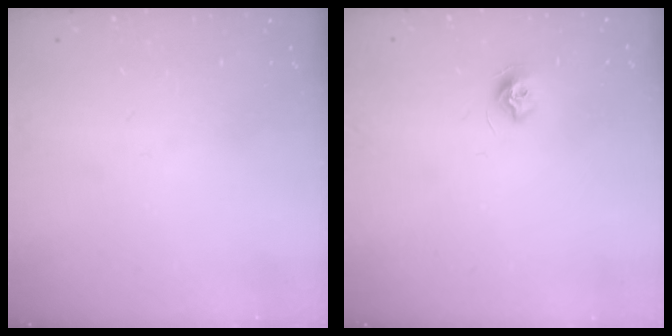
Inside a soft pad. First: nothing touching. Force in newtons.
{"total": 7.6, "press": 7.5, "slide": 0.5}